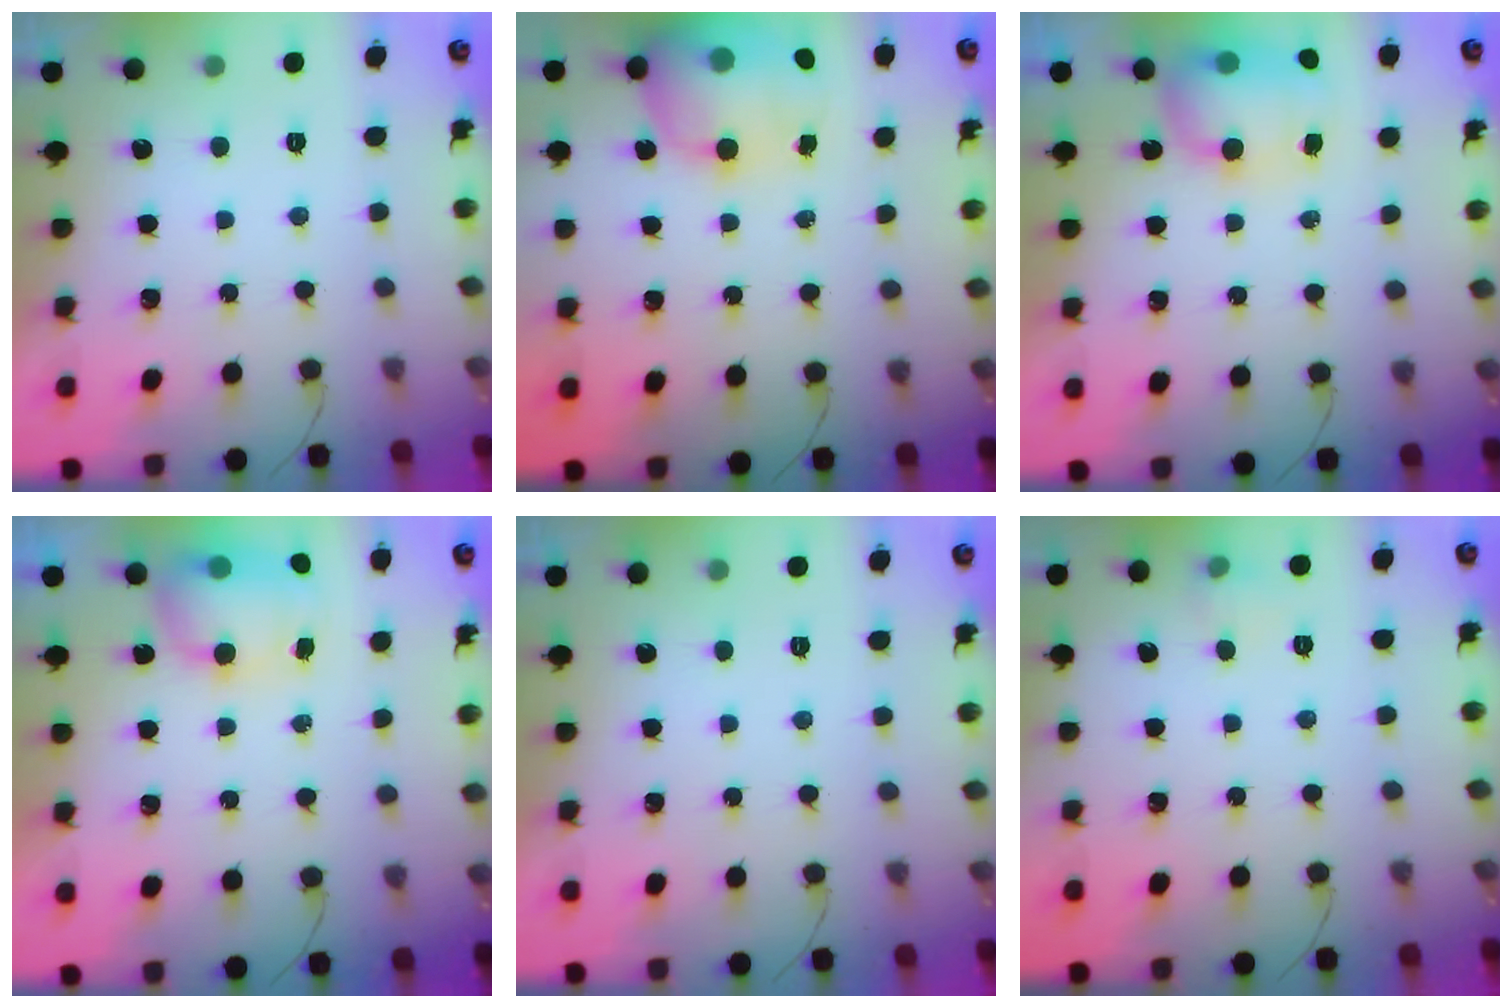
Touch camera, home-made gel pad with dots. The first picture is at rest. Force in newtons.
{"total": 17.7, "press": 17.1, "slide": 4.6}
{"total": 10.7, "press": 9.1, "slide": 5.6}
{"total": 8.3, "press": 8.3, "slide": 0.9}
{"total": 0.0}
{"total": 5.7, "press": 4.1, "slide": 3.9}